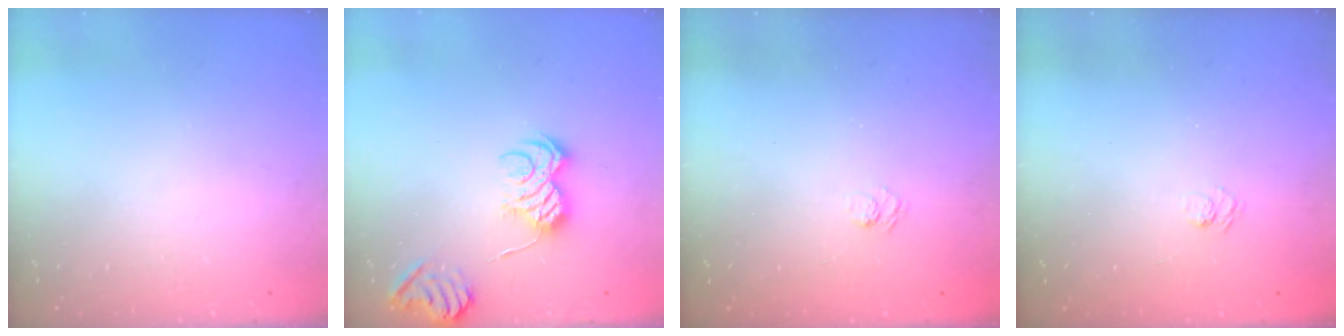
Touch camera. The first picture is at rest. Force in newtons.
{"total": 10.3, "press": 10.3, "slide": 0.8}
{"total": 2.3, "press": 1.8, "slide": 1.3}
{"total": 2.3, "press": 1.8, "slide": 1.3}